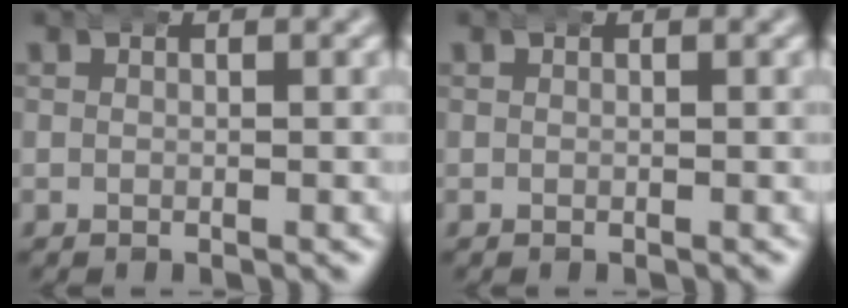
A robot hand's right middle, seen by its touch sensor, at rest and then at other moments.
{"total": 0.0}